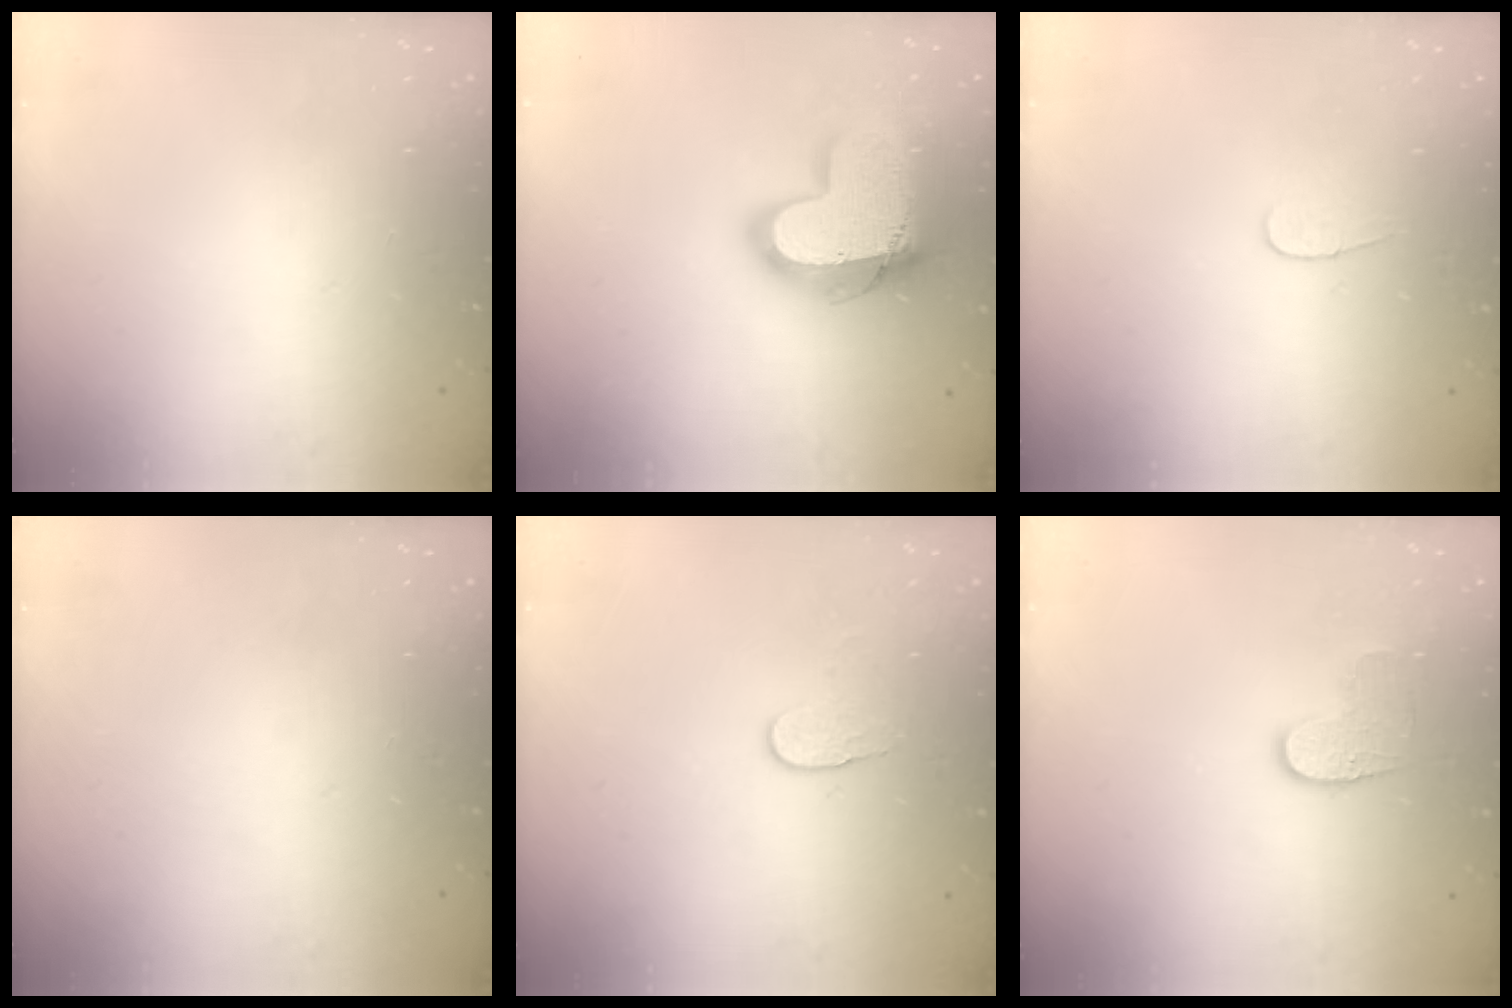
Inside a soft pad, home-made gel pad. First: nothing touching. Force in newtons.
{"total": 18.9, "press": 18.8, "slide": 1.5}
{"total": 4.8, "press": 4.8, "slide": 0.5}
{"total": 0.0}
{"total": 4.0, "press": 4.0, "slide": 0.5}
{"total": 6.6, "press": 6.6, "slide": 0.3}